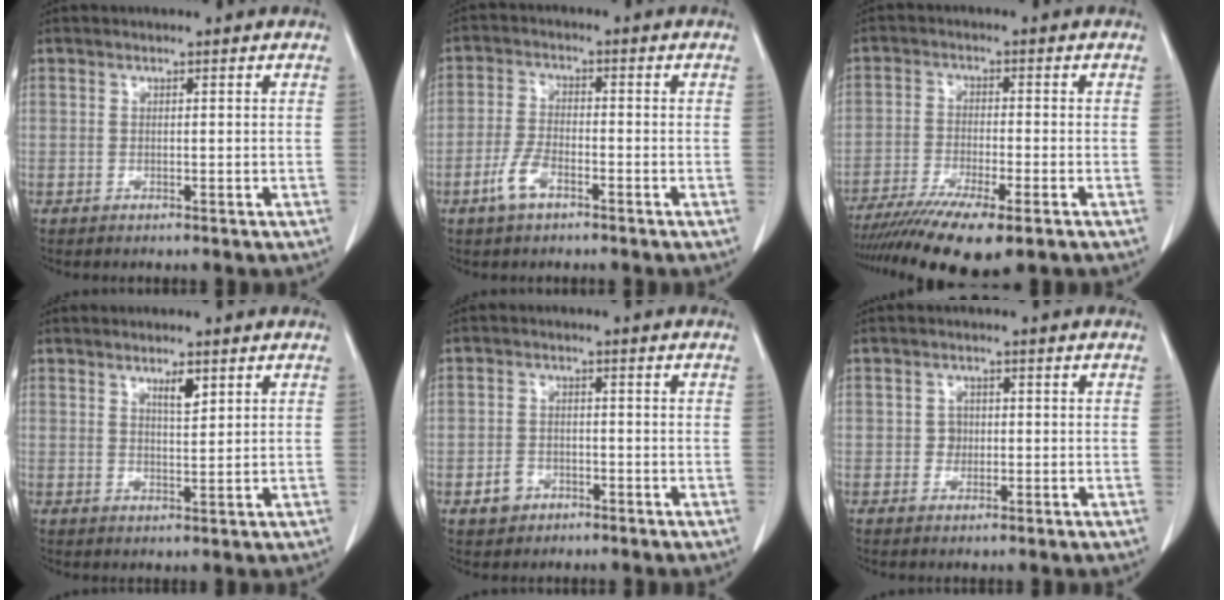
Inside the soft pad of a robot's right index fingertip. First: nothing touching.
{"total": 4.7, "force": [-2.7, 1.8, 3.4], "torque": [-0.079, -0.001, -0.052]}
{"total": 12.5, "force": [-9.0, 1.7, 8.5], "torque": [-0.146, -0.027, -0.147]}
{"total": 2.7, "force": [1.6, 0.6, 2.1], "torque": [-0.037, -0.003, 0.028]}
{"total": 3.2, "force": [-1.6, 2.6, 1.0], "torque": [-0.014, 0.008, -0.021]}
{"total": 2.0, "force": [-0.2, 1.8, 0.9], "torque": [-0.010, 0.005, -0.002]}